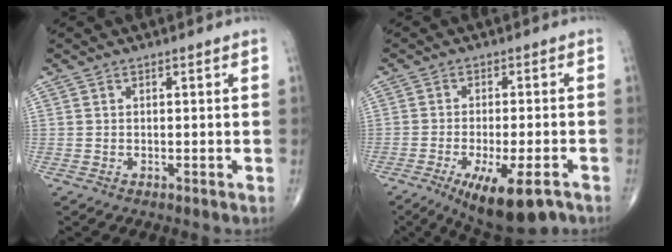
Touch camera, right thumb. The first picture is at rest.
{"total": 11.7, "force": [-6.6, 3.5, 9.0], "torque": [-0.139, 0.003, -0.098]}